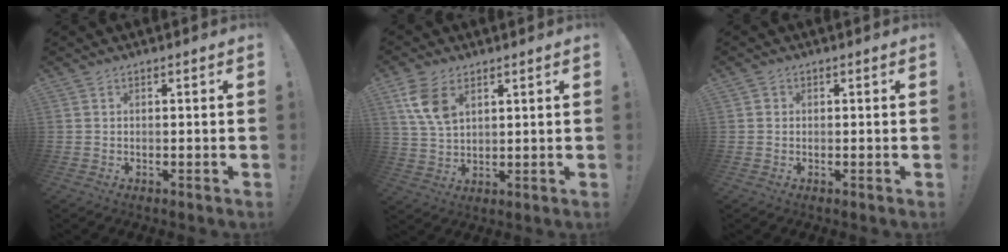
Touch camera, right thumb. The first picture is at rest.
{"total": 9.2, "force": [4.3, 5.4, 6.1], "torque": [-0.116, -0.008, 0.085]}
{"total": 0.8, "force": [0.2, 0.7, 0.1], "torque": [0.005, 0.000, 0.002]}